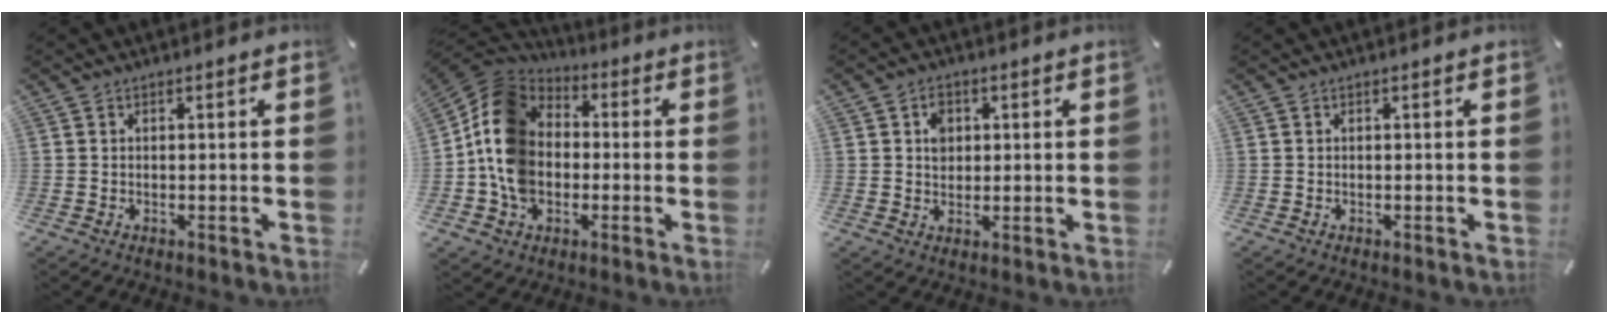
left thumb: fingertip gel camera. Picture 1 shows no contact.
{"total": 14.7, "force": [-2.5, 12.2, 7.7], "torque": [-0.183, 0.028, -0.050]}
{"total": 4.1, "force": [1.0, 3.5, 1.8], "torque": [-0.018, -0.001, 0.011]}
{"total": 0.0}